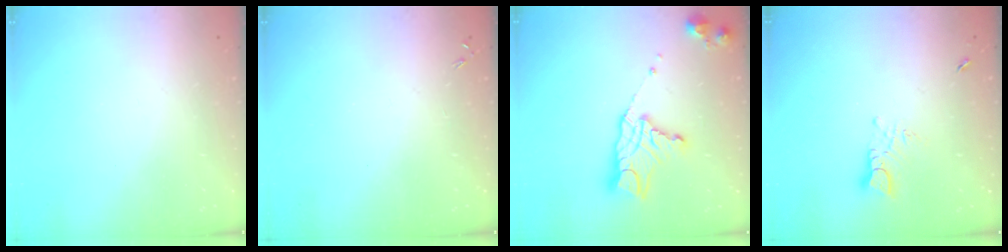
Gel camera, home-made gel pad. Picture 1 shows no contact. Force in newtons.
{"total": 0.0}
{"total": 14.3, "press": 14.3, "slide": 1.1}
{"total": 2.8, "press": 2.8, "slide": 0.3}